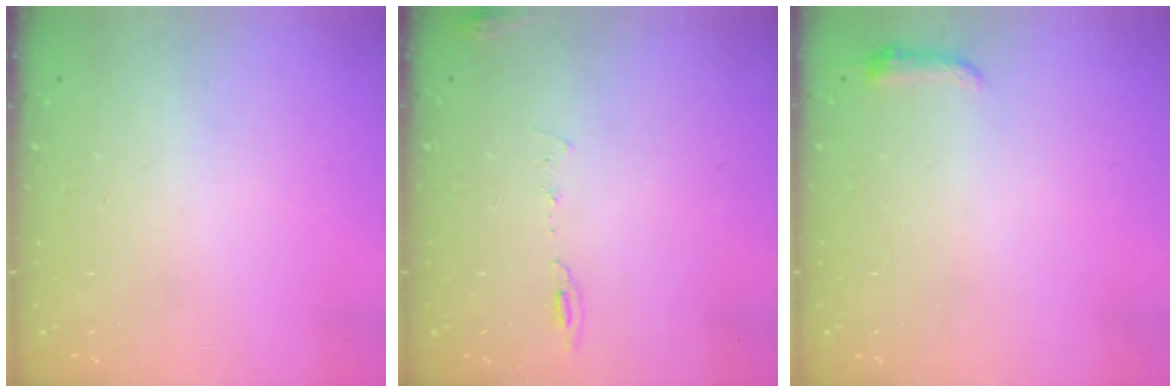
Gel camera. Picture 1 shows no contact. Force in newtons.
{"total": 6.4, "press": 6.2, "slide": 1.6}
{"total": 3.7, "press": 3.7, "slide": 0.7}